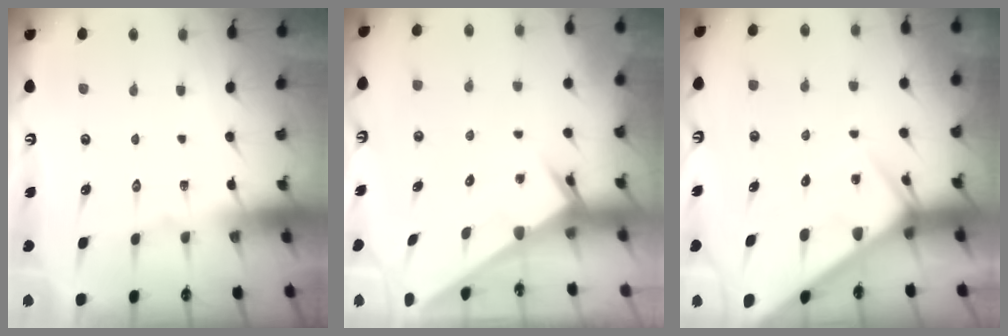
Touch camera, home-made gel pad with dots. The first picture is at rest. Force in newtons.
{"total": 2.5, "press": 2.5, "slide": 0.1}
{"total": 5.1, "press": 5.1, "slide": 0.6}